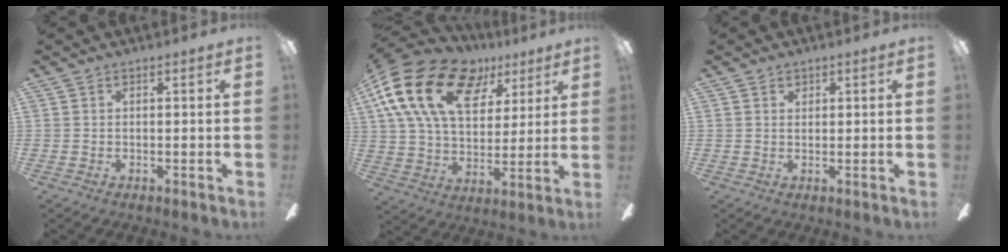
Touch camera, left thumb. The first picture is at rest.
{"total": 22.1, "force": [10.3, 13.7, 13.9], "torque": [-0.270, -0.033, 0.182]}
{"total": 1.2, "force": [0.9, 0.7, 0.1], "torque": [0.006, -0.002, 0.016]}